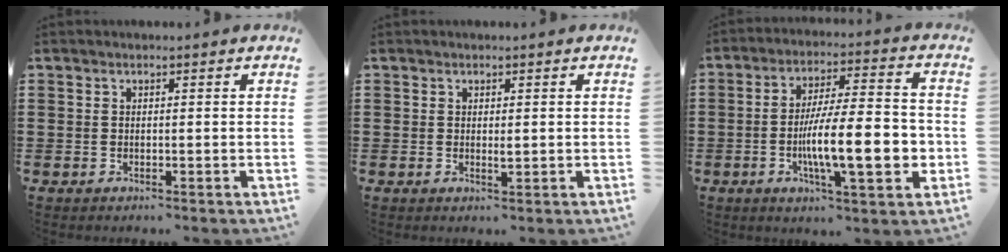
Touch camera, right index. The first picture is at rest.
{"total": 1.2, "force": [0.1, 0.3, 1.2], "torque": [-0.022, 0.000, 0.002]}
{"total": 15.2, "force": [-3.2, 3.8, 14.4], "torque": [-0.231, -0.014, -0.056]}